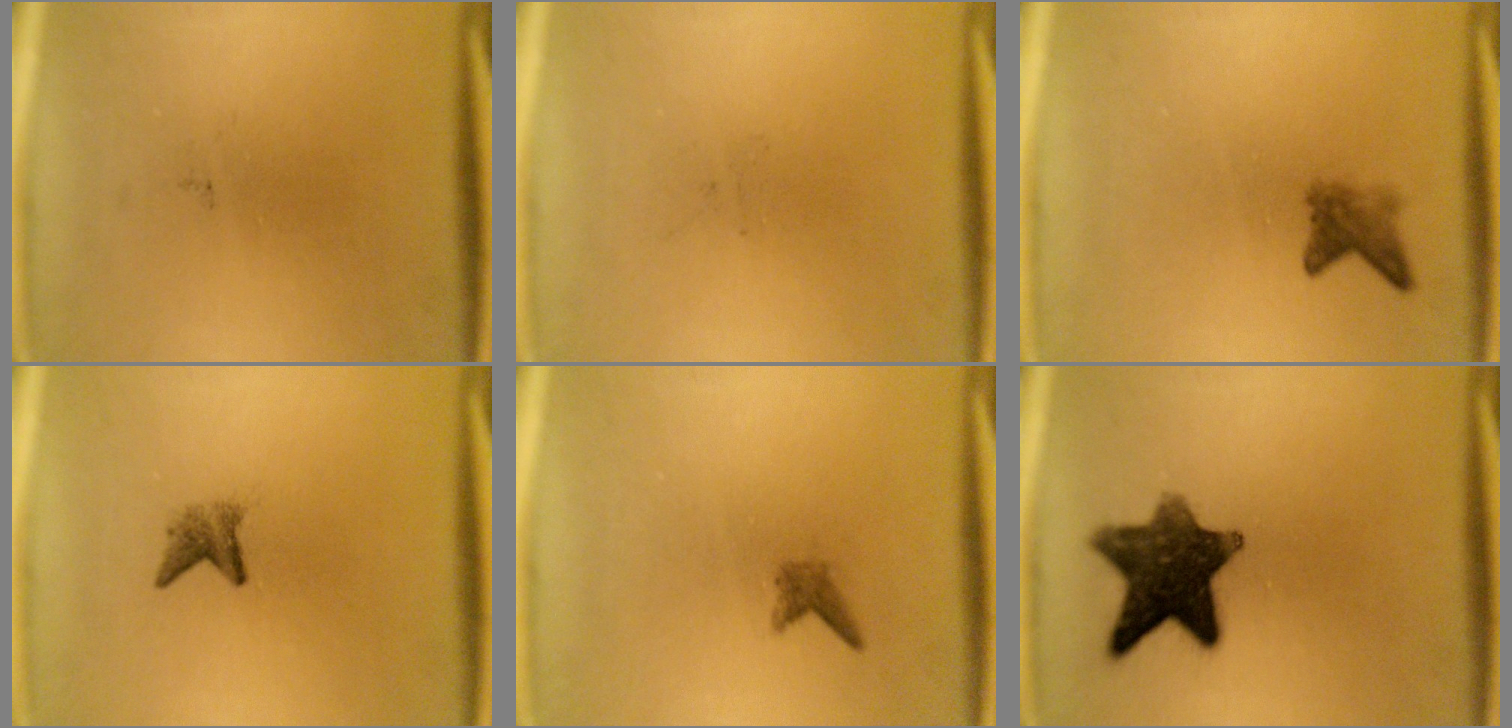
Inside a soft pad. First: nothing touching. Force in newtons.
{"total": 0.0}
{"total": 2.3}
{"total": 2.0}
{"total": 1.2}
{"total": 11.3}